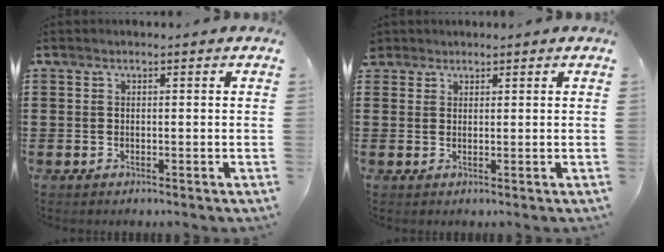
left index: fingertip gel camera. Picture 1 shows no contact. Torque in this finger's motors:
{"motor_torque": [0.03, 0.04, 0.00, -0.02]}